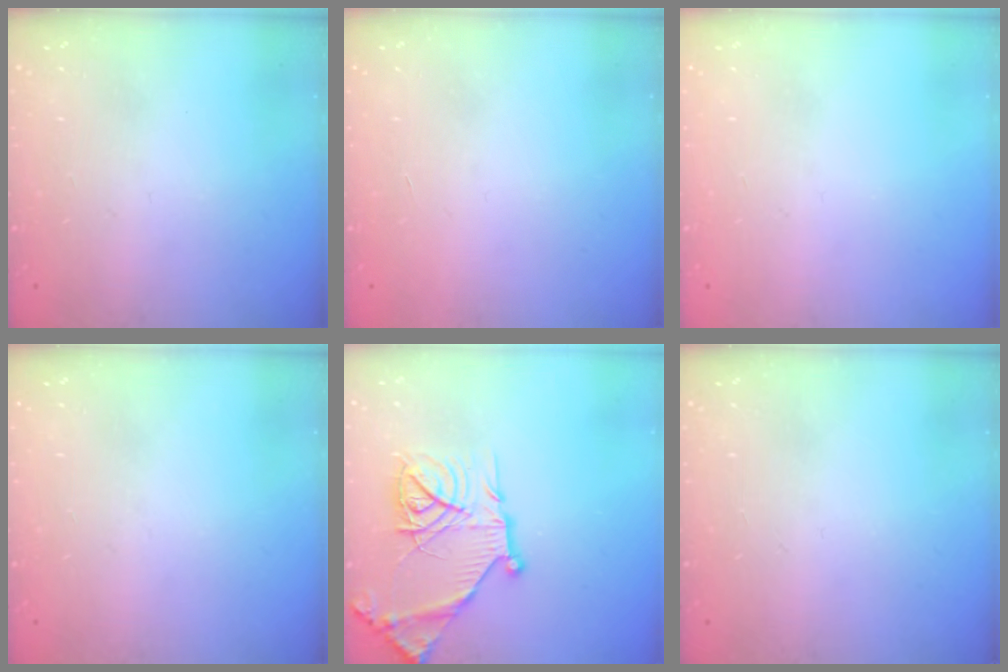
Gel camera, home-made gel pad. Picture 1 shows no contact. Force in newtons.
{"total": 1.7, "press": 1.7, "slide": 0.1}
{"total": 0.0}
{"total": 0.0}
{"total": 20.2, "press": 20.1, "slide": 1.9}
{"total": 0.0}